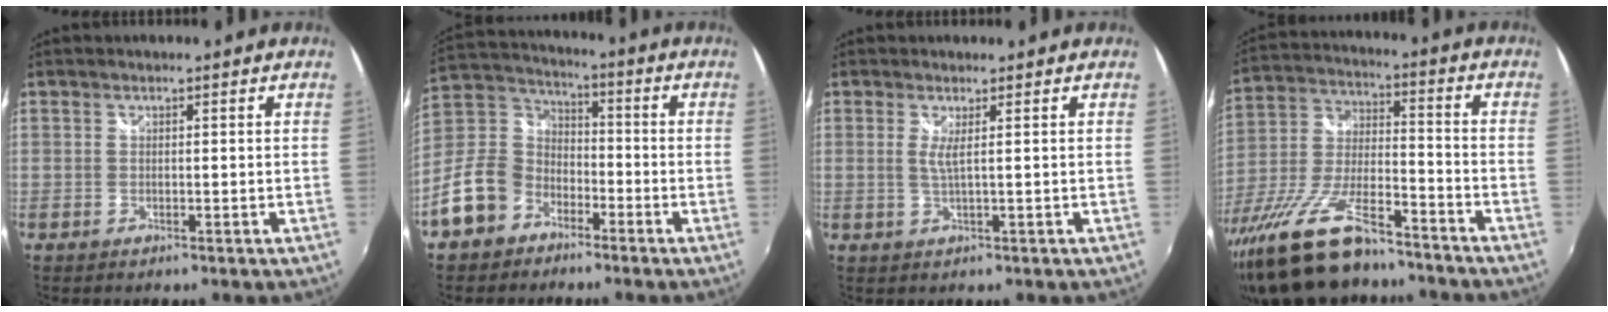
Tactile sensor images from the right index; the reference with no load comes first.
{"total": 14.5, "force": [-8.0, 10.8, 5.4], "torque": [-0.144, 0.035, -0.142]}
{"total": 1.8, "force": [0.5, -0.4, 1.7], "torque": [-0.033, -0.006, 0.006]}
{"total": 20.3, "force": [-15.4, 6.0, 11.9], "torque": [-0.249, -0.033, -0.267]}